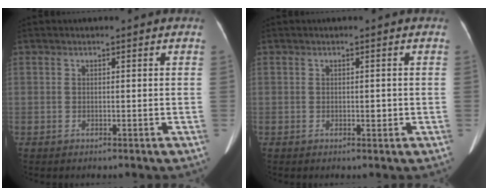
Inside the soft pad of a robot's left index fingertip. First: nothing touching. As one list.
[{"total": 0.7, "force": [-0.5, 0.3, 0.5], "torque": [-0.009, 0.001, -0.002]}]